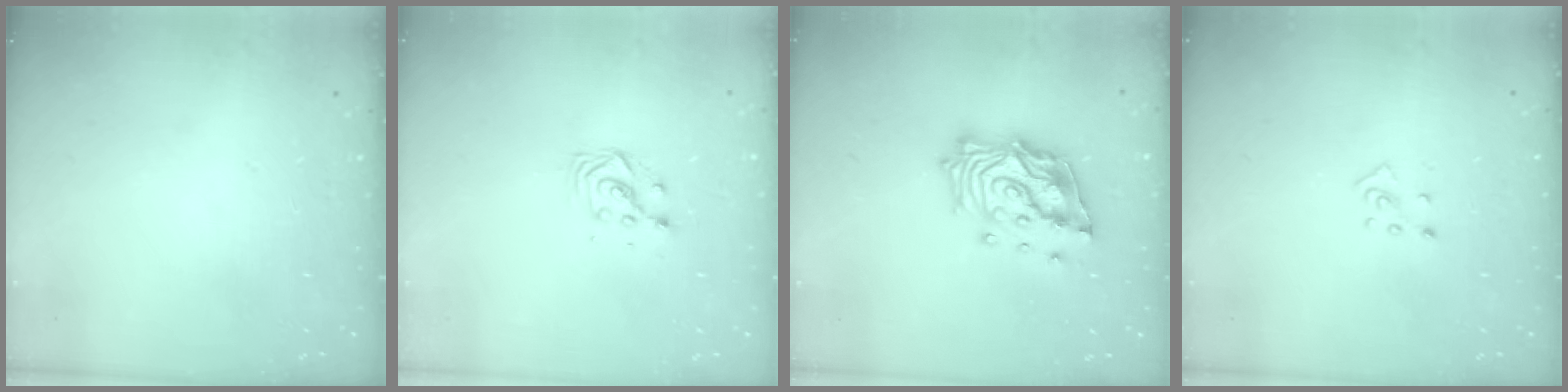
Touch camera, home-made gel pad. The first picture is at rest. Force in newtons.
{"total": 3.3, "press": 3.3, "slide": 0.3}
{"total": 17.0, "press": 16.8, "slide": 2.2}
{"total": 3.9, "press": 3.9, "slide": 0.2}